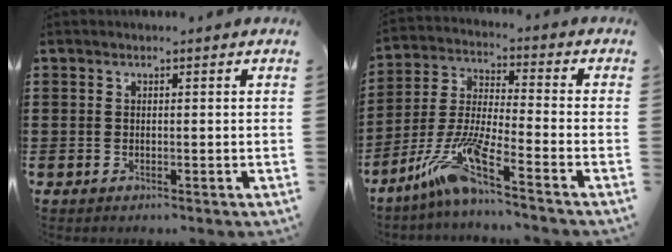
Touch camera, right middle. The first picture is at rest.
{"total": 9.8, "force": [-6.6, 0.4, 7.2], "torque": [-0.169, -0.019, -0.136]}